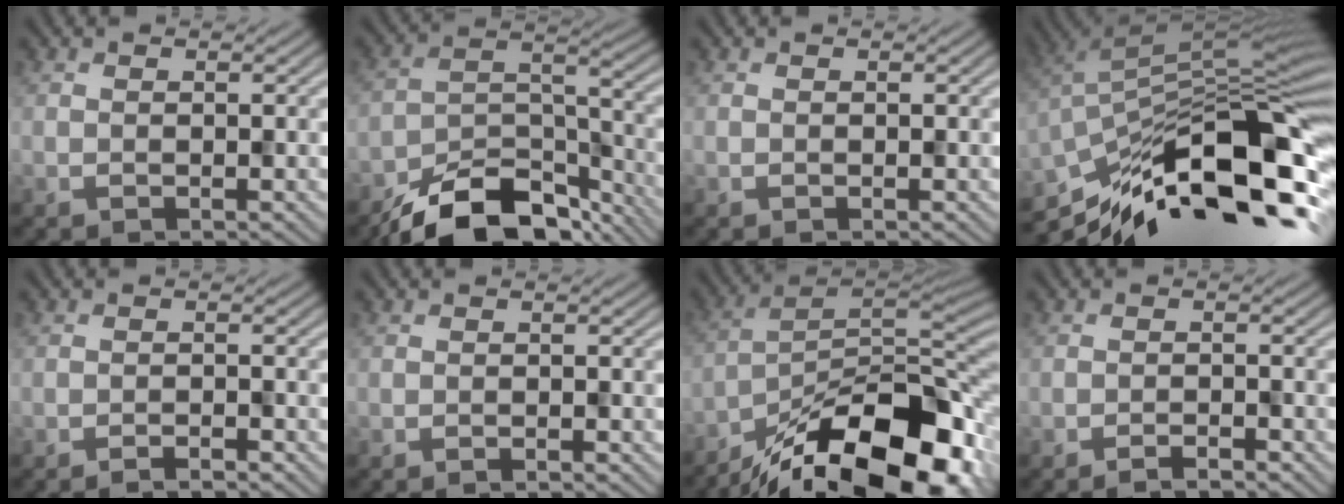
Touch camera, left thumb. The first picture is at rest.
{"total": 12.8, "force": [-10.0, 5.2, 6.0], "torque": [-0.108, -0.008, -0.173]}
{"total": 0.0}
{"total": 17.3, "force": [-8.9, 6.1, 13.5], "torque": [-0.237, -0.002, -0.164]}
{"total": 1.5, "force": [-1.3, 0.1, 0.8], "torque": [-0.013, 0.003, -0.025]}
{"total": 0.5, "force": [-0.5, 0.0, 0.3], "torque": [-0.006, 0.001, -0.010]}
{"total": 19.1, "force": [-12.7, 6.7, 12.6], "torque": [-0.204, -0.024, -0.202]}
{"total": 1.9, "force": [-1.6, 0.1, 0.9], "torque": [-0.015, 0.004, -0.031]}